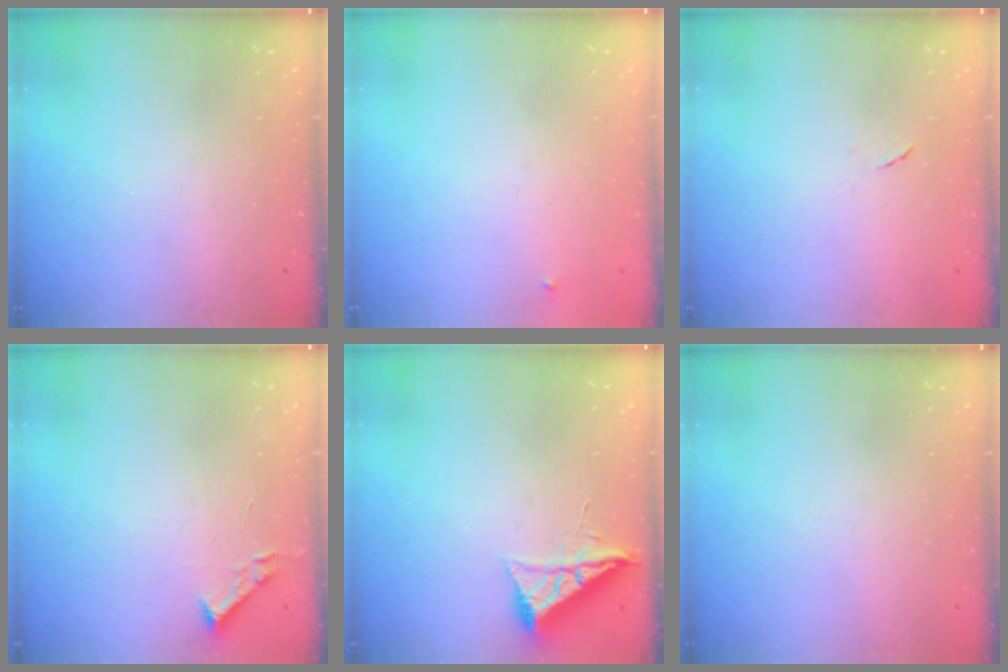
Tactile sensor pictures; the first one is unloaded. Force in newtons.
{"total": 2.3, "press": 2.3, "slide": 0.2}
{"total": 4.8, "press": 4.8, "slide": 0.5}
{"total": 2.7, "press": 2.7, "slide": 0.4}
{"total": 6.5, "press": 6.5, "slide": 0.8}
{"total": 0.0}